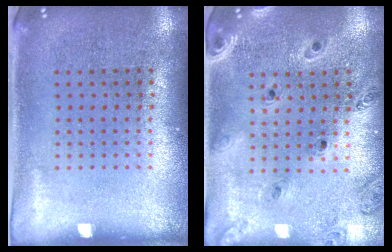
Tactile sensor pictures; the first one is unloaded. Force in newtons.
{"total": 0.9, "press": 0.9, "slide": 0.1}